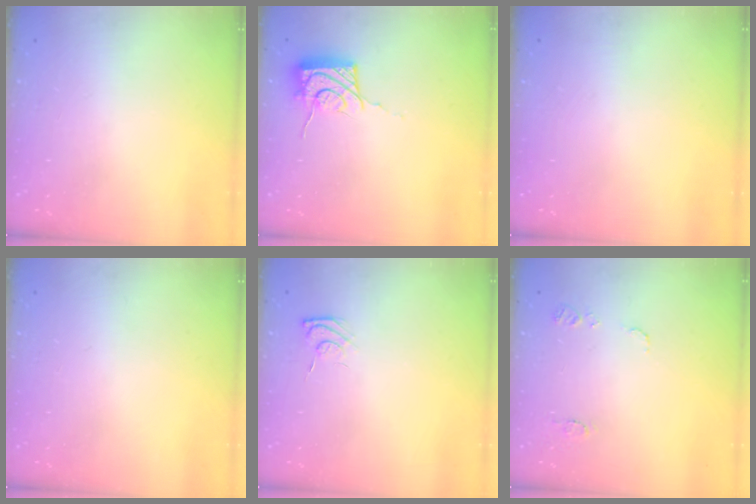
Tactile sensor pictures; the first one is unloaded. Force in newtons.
{"total": 12.2, "press": 12.0, "slide": 1.8}
{"total": 0.0}
{"total": 0.0}
{"total": 4.9, "press": 4.7, "slide": 1.1}
{"total": 7.1, "press": 7.0, "slide": 0.7}